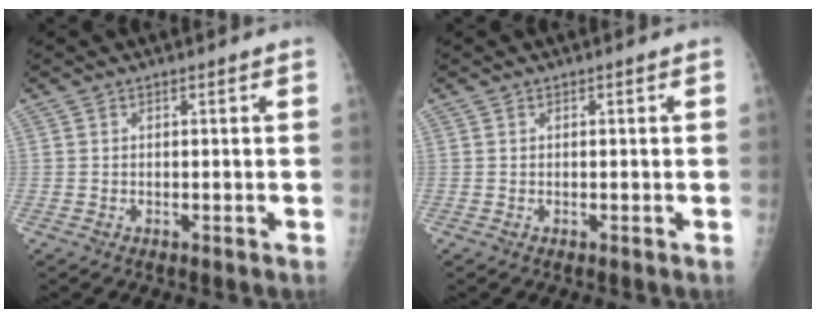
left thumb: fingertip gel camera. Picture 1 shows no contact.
{"total": 0.0}